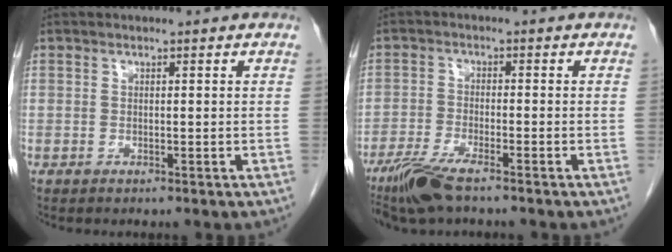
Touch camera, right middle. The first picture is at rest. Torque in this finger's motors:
{"motor_torque": [0.25, -0.17, 0.07, 0.03]}